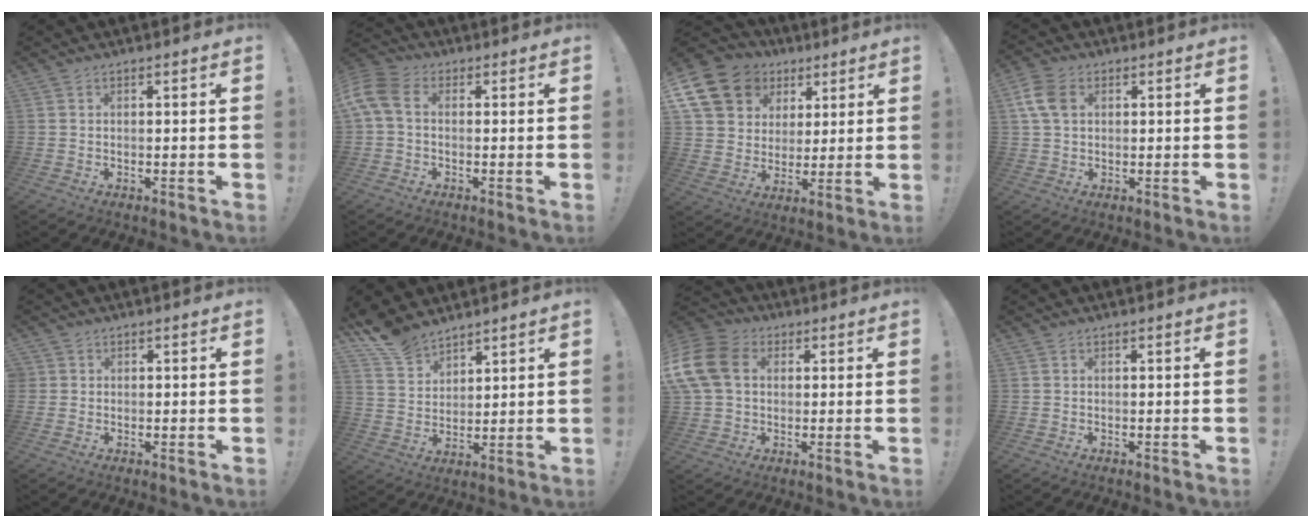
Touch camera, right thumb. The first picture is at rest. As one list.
[{"total": 8.0, "force": [1.1, 4.9, 6.2], "torque": [-0.137, 0.001, 0.026]}, {"total": 16.3, "force": [7.6, 12.7, 6.7], "torque": [-0.107, -0.037, 0.163]}, {"total": 8.0, "force": [2.0, 5.9, 5.1], "torque": [-0.103, 0.010, 0.042]}, {"total": 1.0, "force": [0.4, 0.9, 0.2], "torque": [-0.008, 0.003, 0.008]}, {"total": 10.4, "force": [8.7, 5.0, 2.7], "torque": [-0.059, -0.059, 0.172]}, {"total": 15.1, "force": [2.3, 11.4, 9.6], "torque": [-0.198, 0.006, 0.047]}, {"total": 0.0}]